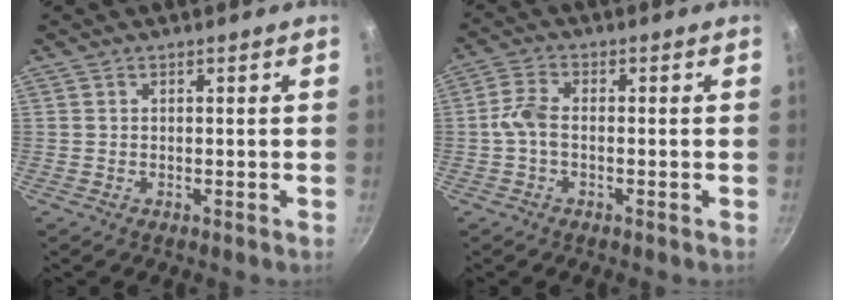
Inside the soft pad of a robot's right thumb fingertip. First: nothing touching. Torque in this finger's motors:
{"motor_torque": [0.92, 0.86, 0.89, 0.24, 0.11]}